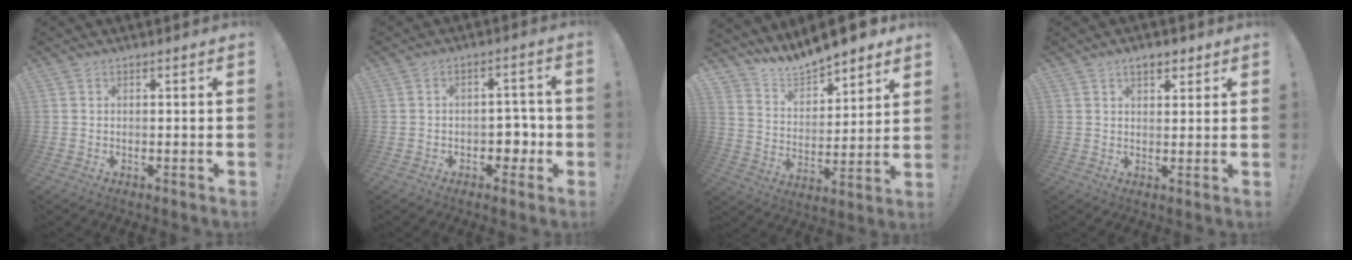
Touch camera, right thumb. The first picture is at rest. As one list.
[{"total": 5.6, "force": [-1.7, 4.5, 2.9], "torque": [-0.033, 0.014, -0.026]}, {"total": 10.8, "force": [10.5, 1.7, 1.9], "torque": [-0.060, -0.095, 0.188]}, {"total": 4.1, "force": [2.7, 2.2, 2.2], "torque": [-0.026, -0.009, 0.045]}]